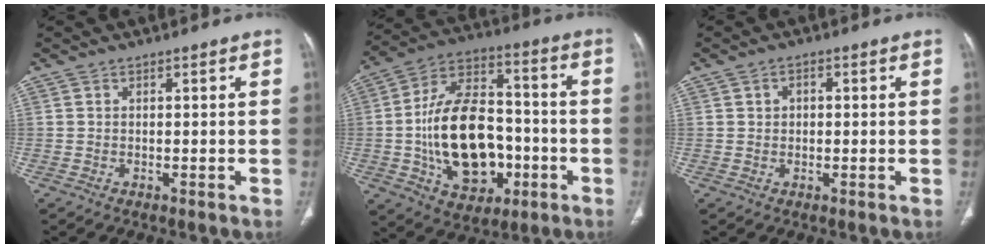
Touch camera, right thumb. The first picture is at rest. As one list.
[{"total": 22.1, "force": [-4.1, 14.1, 16.5], "torque": [-0.251, 0.034, -0.056]}, {"total": 1.9, "force": [0.4, 1.5, 1.1], "torque": [-0.010, 0.004, 0.005]}]